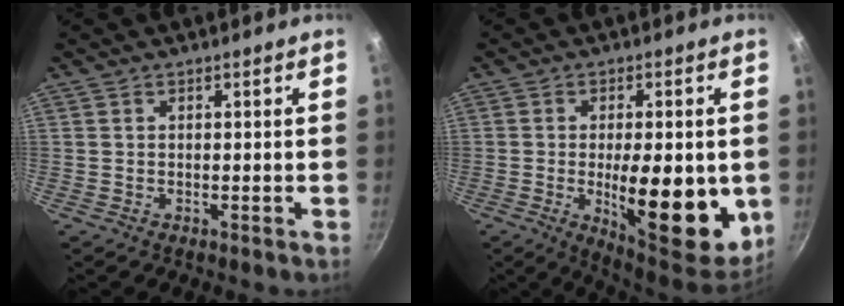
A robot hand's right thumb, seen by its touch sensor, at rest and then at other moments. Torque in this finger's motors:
{"motor_torque": [1.64, 3.37, 1.68, -0.44, 0.39]}